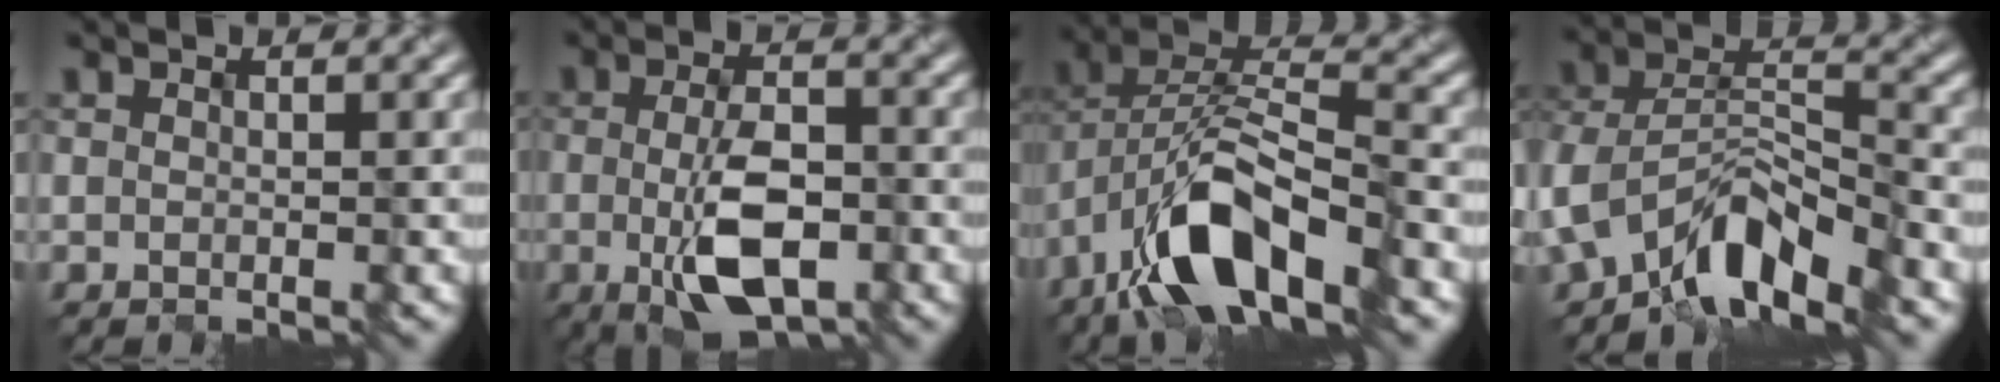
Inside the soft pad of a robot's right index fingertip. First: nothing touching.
{"total": 6.5, "force": [-1.8, 2.6, 5.6], "torque": [-0.107, -0.011, -0.030]}
{"total": 10.7, "force": [-6.1, 4.1, 7.7], "torque": [-0.143, 0.010, -0.113]}
{"total": 8.3, "force": [-5.4, 4.2, 4.6], "torque": [-0.068, -0.001, -0.107]}